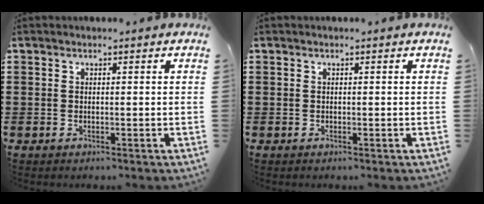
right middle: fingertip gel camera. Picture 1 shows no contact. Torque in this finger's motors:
{"motor_torque": [-0.21, -0.01, -0.02, -0.01]}